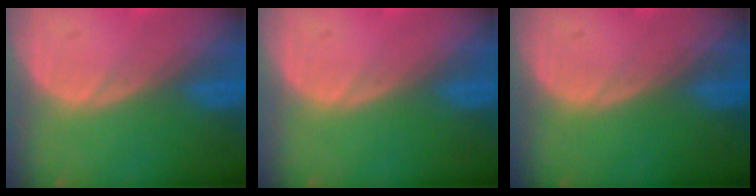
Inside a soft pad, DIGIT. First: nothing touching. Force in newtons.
{"total": 0.0}
{"total": 0.0}